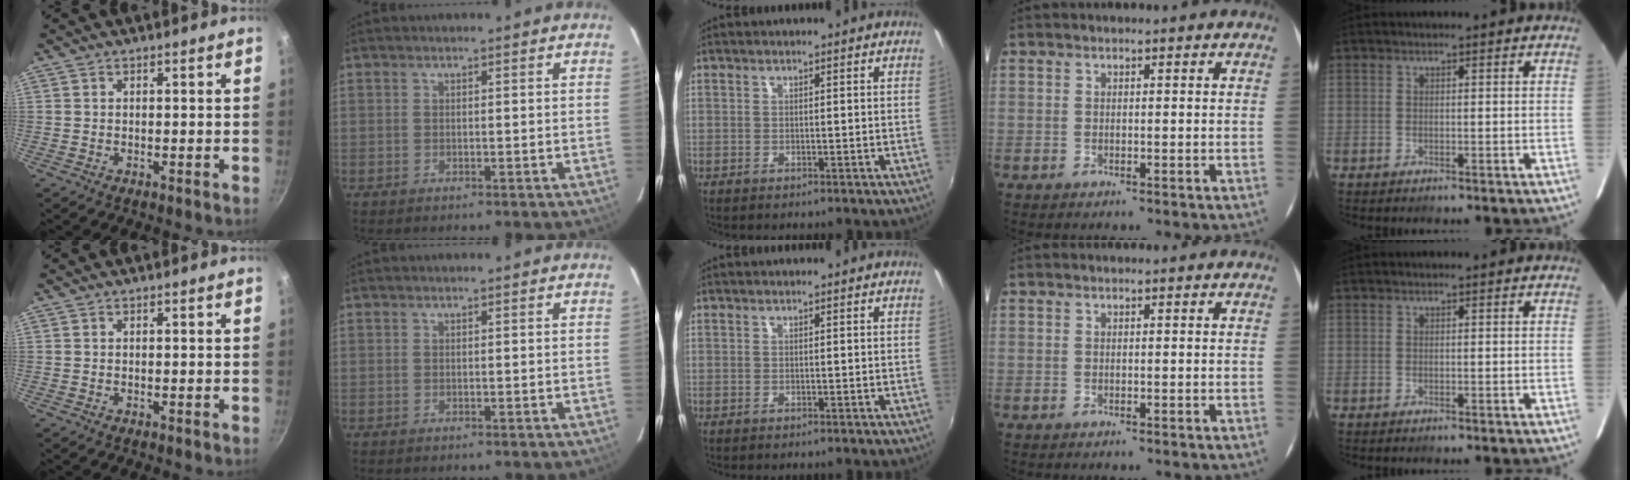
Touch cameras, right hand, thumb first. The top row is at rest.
{}